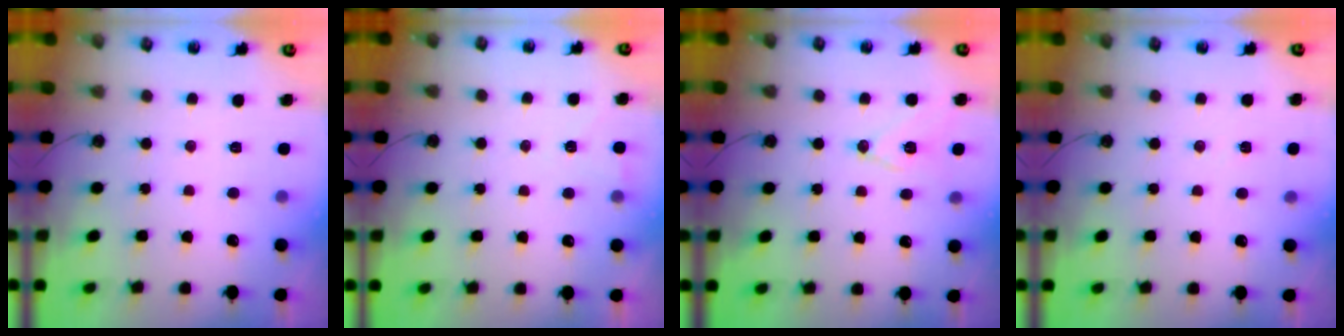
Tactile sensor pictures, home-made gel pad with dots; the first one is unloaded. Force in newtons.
{"total": 2.6, "press": 2.1, "slide": 1.5}
{"total": 9.9, "press": 9.3, "slide": 3.4}
{"total": 3.1, "press": 2.4, "slide": 2.0}